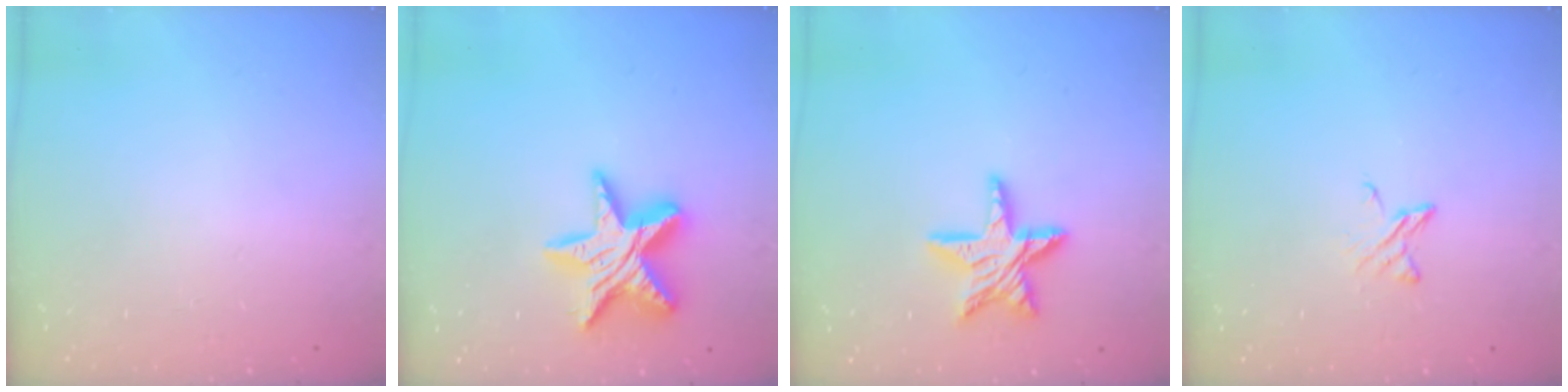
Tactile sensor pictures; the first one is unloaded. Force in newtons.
{"total": 15.2, "press": 15.2, "slide": 1.4}
{"total": 13.6, "press": 13.6, "slide": 1.0}
{"total": 3.0, "press": 3.0, "slide": 0.3}